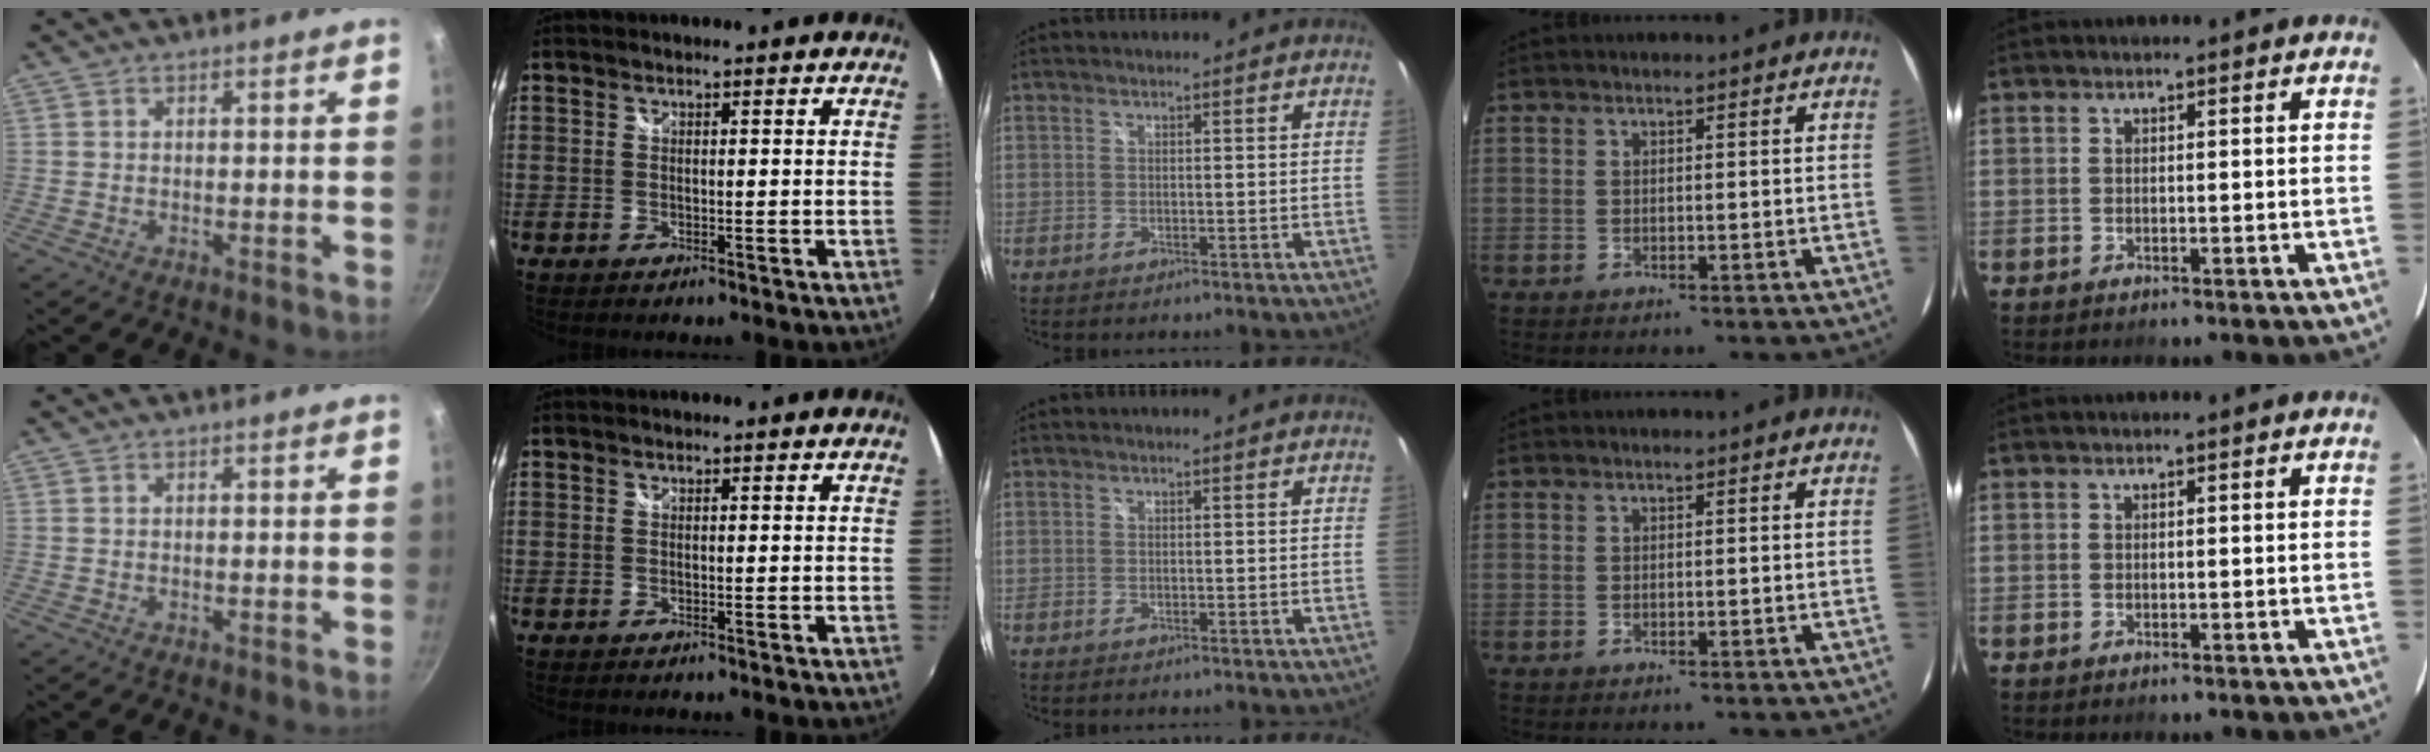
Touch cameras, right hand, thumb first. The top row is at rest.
{}